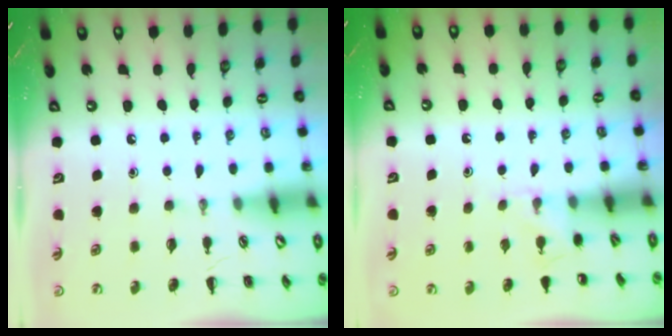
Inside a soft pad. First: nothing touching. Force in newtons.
{"total": 4.0, "press": 3.7, "slide": 1.3}